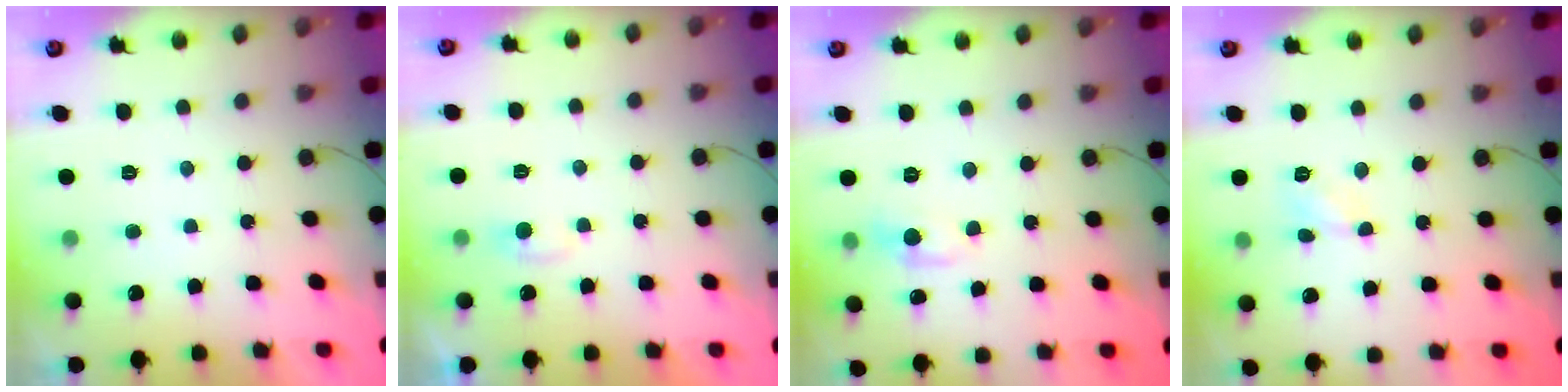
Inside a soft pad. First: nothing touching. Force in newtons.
{"total": 2.8, "press": 2.8, "slide": 0.4}
{"total": 6.2, "press": 6.2, "slide": 0.6}
{"total": 3.8, "press": 3.7, "slide": 0.5}